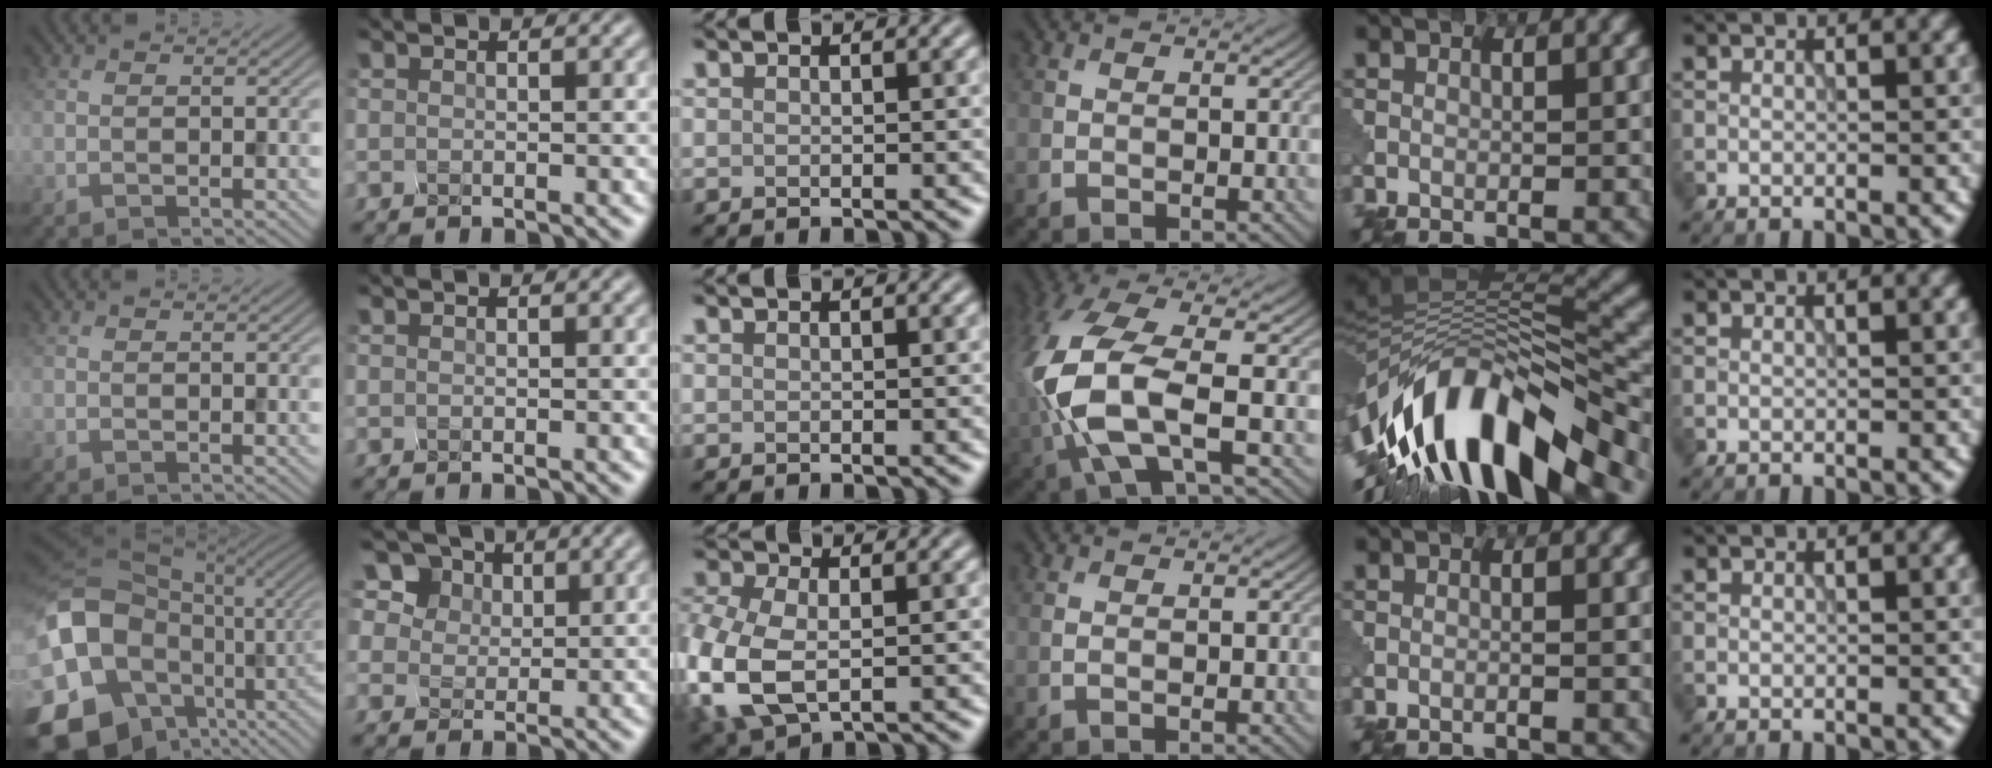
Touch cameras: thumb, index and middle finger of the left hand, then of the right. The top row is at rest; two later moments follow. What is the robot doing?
{"motion": "squeeze", "object": "hand grip exerciser"}